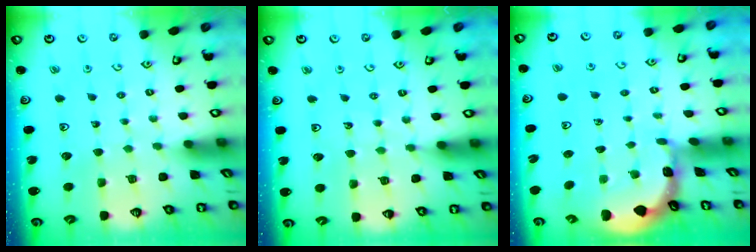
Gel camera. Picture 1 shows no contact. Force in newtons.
{"total": 4.5, "press": 4.3, "slide": 1.4}
{"total": 1.0, "press": 1.0, "slide": 0.2}